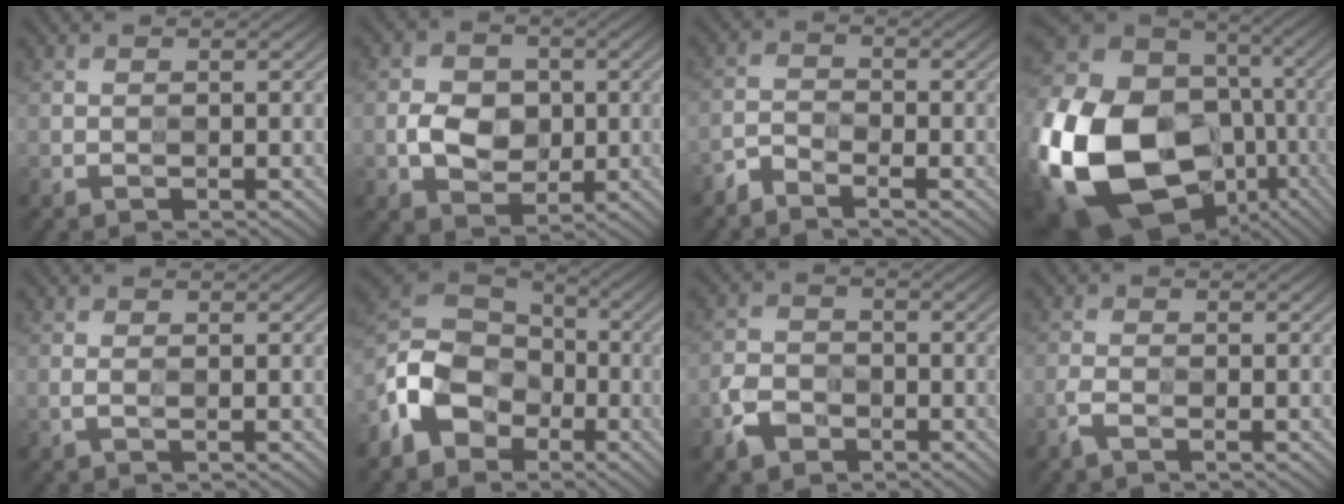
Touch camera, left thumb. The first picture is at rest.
{"total": 4.5, "force": [-0.3, 3.9, 2.1], "torque": [-0.037, 0.001, -0.010]}
{"total": 3.2, "force": [-3.0, 0.9, 0.5], "torque": [-0.005, -0.001, -0.066]}
{"total": 21.8, "force": [-7.4, 16.5, 12.1], "torque": [-0.342, -0.037, -0.126]}
{"total": 0.0}
{"total": 9.5, "force": [-4.1, 7.3, 4.5], "torque": [-0.095, 0.001, -0.098]}
{"total": 3.5, "force": [-2.4, 2.5, 0.7], "torque": [-0.014, -0.001, -0.053]}
{"total": 2.0, "force": [-1.6, 0.7, 0.9], "torque": [-0.020, -0.003, -0.034]}